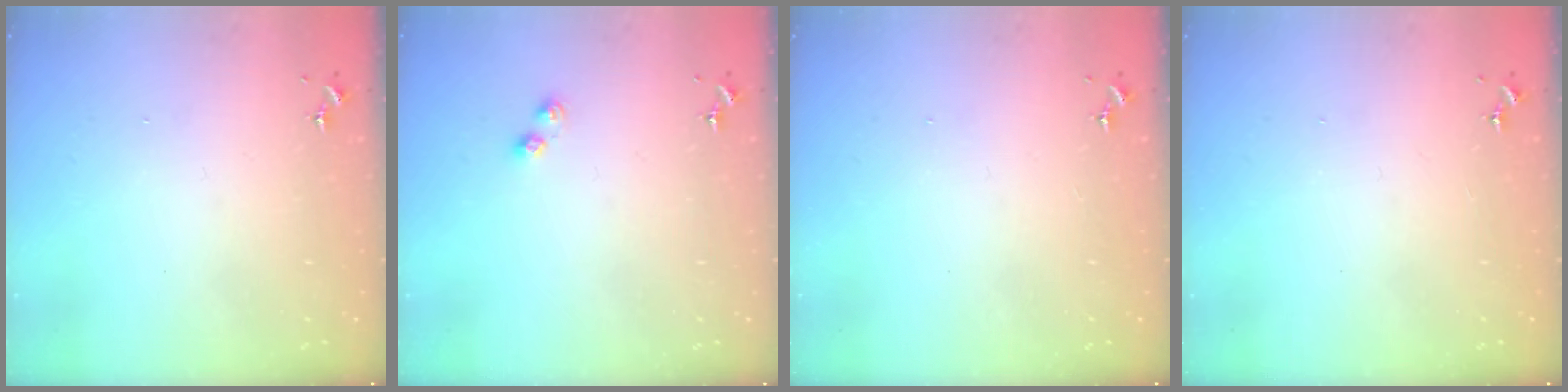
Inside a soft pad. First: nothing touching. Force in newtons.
{"total": 3.7, "press": 3.7, "slide": 0.4}
{"total": 0.0}
{"total": 0.0}